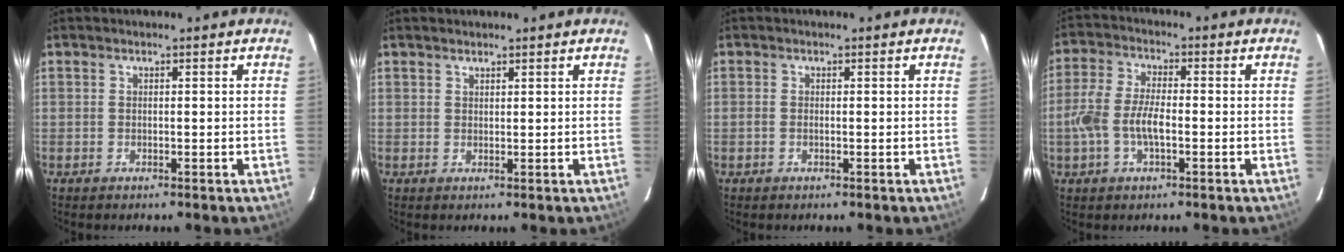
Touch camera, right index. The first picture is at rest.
{"total": 1.0, "force": [0.9, 0.5, 0.1], "torque": [-0.003, 0.002, 0.016]}
{"total": 0.8, "force": [-0.1, 0.3, 0.7], "torque": [-0.016, -0.001, -0.005]}
{"total": 7.9, "force": [-1.9, 3.3, 6.9], "torque": [-0.147, 0.003, -0.037]}